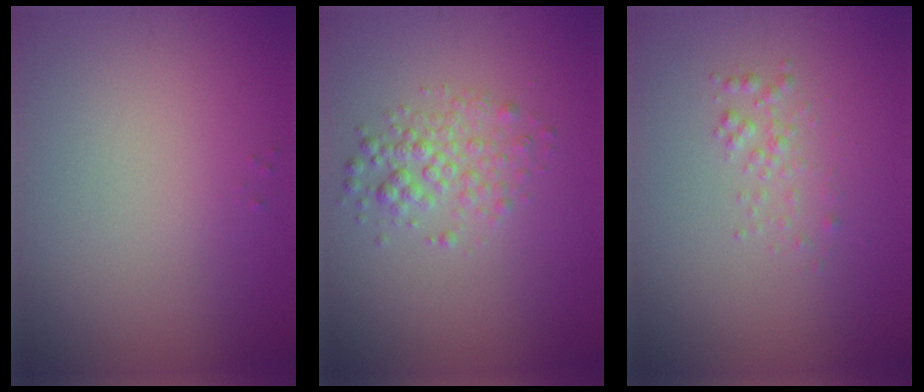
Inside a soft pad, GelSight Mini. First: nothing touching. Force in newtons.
{"total": 2.5, "press": 2.5, "slide": 0.1}
{"total": 1.3, "press": 1.3, "slide": 0.1}